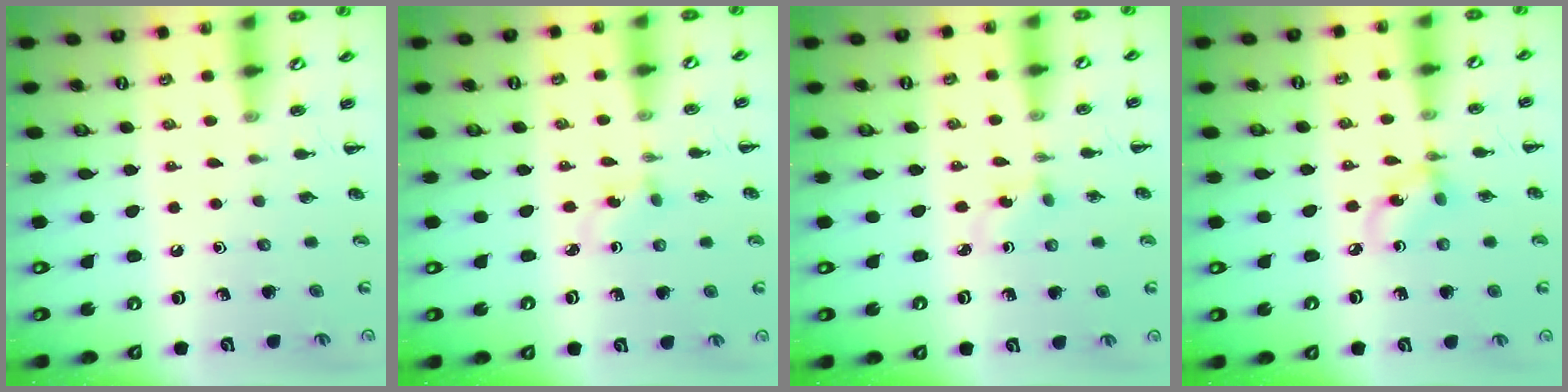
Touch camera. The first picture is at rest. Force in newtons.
{"total": 2.5, "press": 2.3, "slide": 1.1}
{"total": 2.5, "press": 2.3, "slide": 1.1}
{"total": 5.2, "press": 5.2, "slide": 0.6}